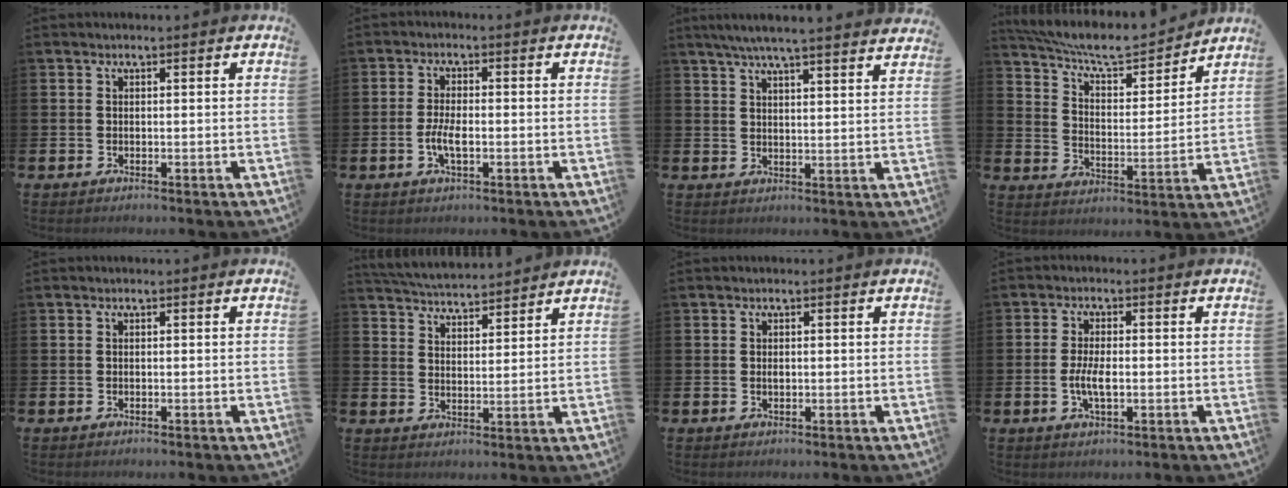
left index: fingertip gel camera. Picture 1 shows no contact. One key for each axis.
{"total": 3.3, "fx": -1.0, "fy": 1.2, "fz": 2.9, "tx": -0.056, "ty": -0.001, "tz": -0.021}
{"total": 6.1, "fx": 5.8, "fy": -0.1, "fz": 1.9, "tx": -0.049, "ty": -0.025, "tz": 0.102}
{"total": 8.0, "fx": 7.3, "fy": 1.6, "fz": 2.8, "tx": -0.081, "ty": -0.054, "tz": 0.124}
{"total": 0.0}
{"total": 4.8, "fx": 4.8, "fy": 0.3, "fz": 0.3, "tx": -0.027, "ty": -0.030, "tz": 0.085}
{"total": 0.6, "fx": -0.1, "fy": 0.3, "fz": 0.5, "tx": -0.008, "ty": 0.002, "tz": -0.003}
{"total": 3.8, "fx": -0.8, "fy": 1.5, "fz": 3.4, "tx": -0.059, "ty": -0.004, "tz": -0.019}